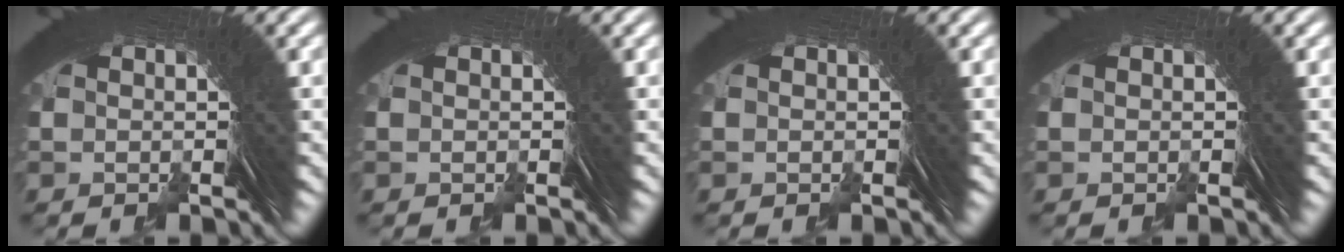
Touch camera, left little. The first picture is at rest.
{"total": 0.0}
{"total": 0.0}
{"total": 0.0}